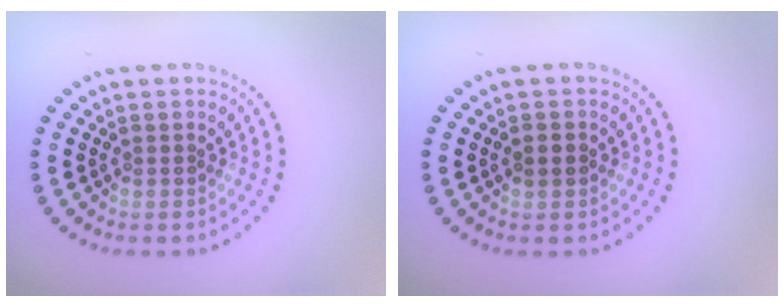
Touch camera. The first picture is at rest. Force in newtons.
{"total": 1.4, "press": 1.4, "slide": 0.2}